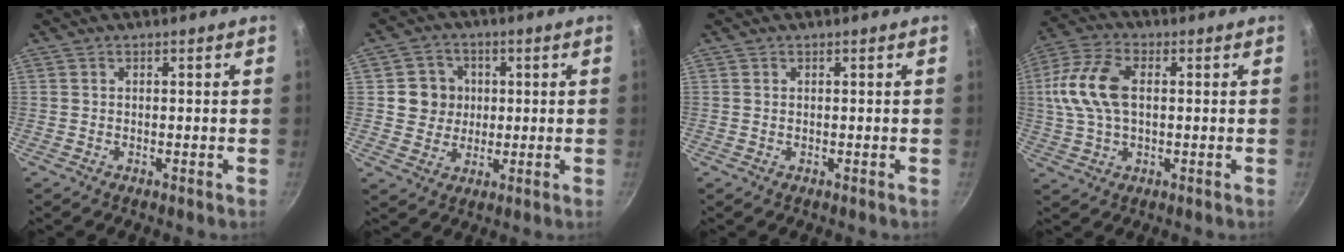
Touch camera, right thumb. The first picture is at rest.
{"total": 7.0, "force": [0.9, 6.6, 2.0], "torque": [0.005, 0.006, 0.010]}
{"total": 0.0}
{"total": 13.3, "force": [1.3, 8.2, 10.4], "torque": [-0.203, 0.022, 0.013]}